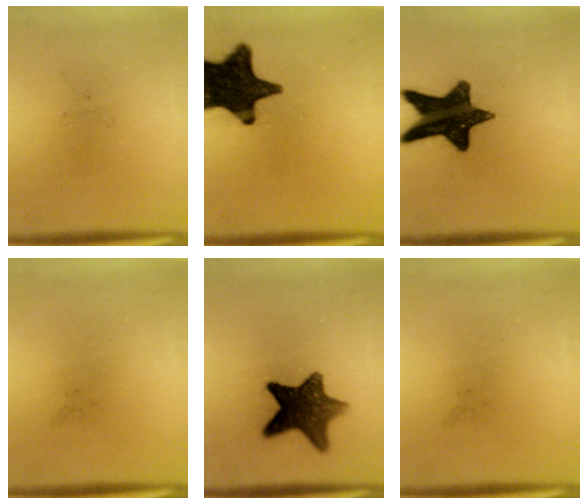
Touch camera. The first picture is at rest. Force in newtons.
{"total": 17.9}
{"total": 15.6}
{"total": 0.0}
{"total": 11.4}
{"total": 0.0}